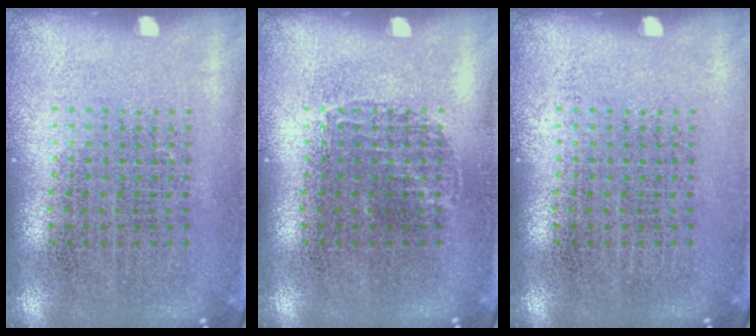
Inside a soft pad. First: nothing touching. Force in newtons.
{"total": 0.5, "press": 0.5, "slide": 0.1}
{"total": 0.0}